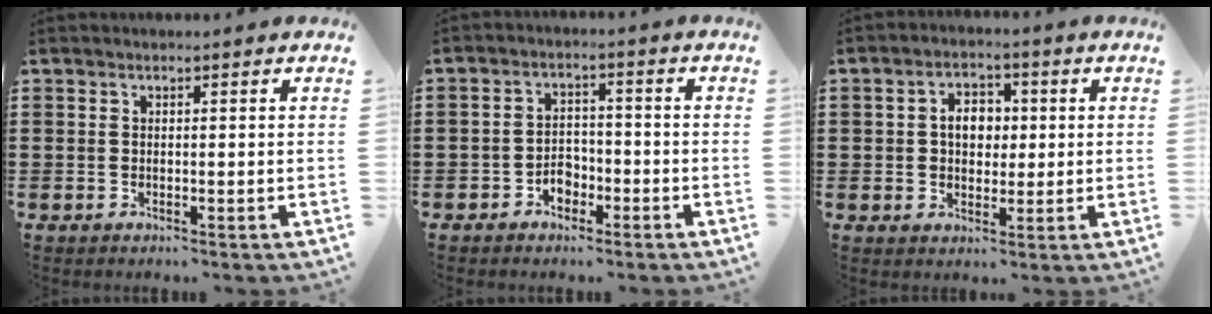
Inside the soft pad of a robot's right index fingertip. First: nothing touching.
{"total": 3.3, "force": [-2.1, 2.3, 1.1], "torque": [-0.024, 0.008, -0.043]}
{"total": 4.6, "force": [0.3, 3.4, 3.1], "torque": [-0.062, 0.012, -0.002]}